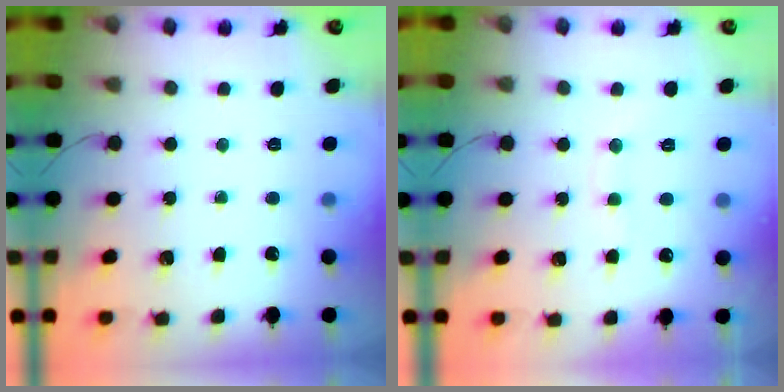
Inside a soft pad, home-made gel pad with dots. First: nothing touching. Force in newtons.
{"total": 7.8, "press": 7.7, "slide": 1.3}